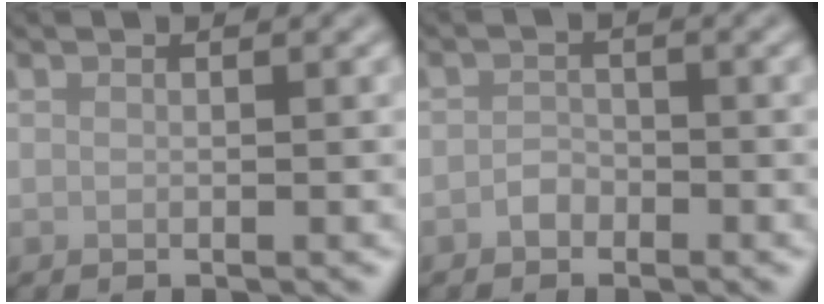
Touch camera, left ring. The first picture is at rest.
{"total": 1.3, "force": [-0.7, 1.0, 0.4], "torque": [-0.004, 0.003, -0.015]}